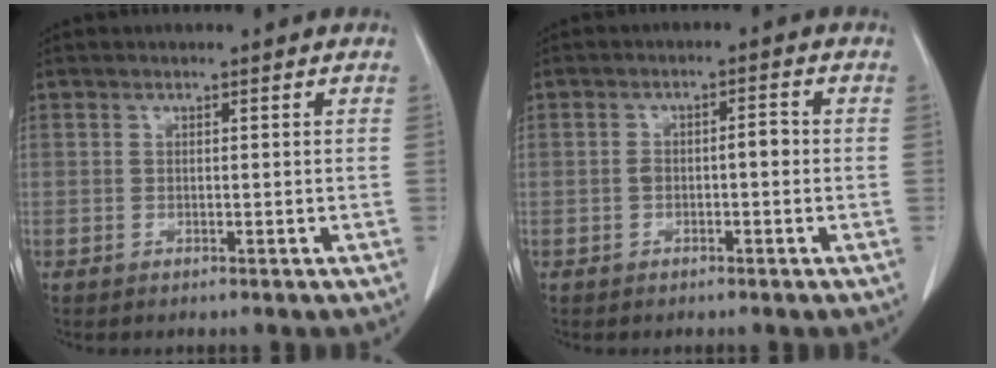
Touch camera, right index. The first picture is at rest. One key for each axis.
{"total": 2.8, "fx": -0.7, "fy": 1.2, "fz": 2.5, "tx": -0.043, "ty": 0.015, "tz": -0.008}